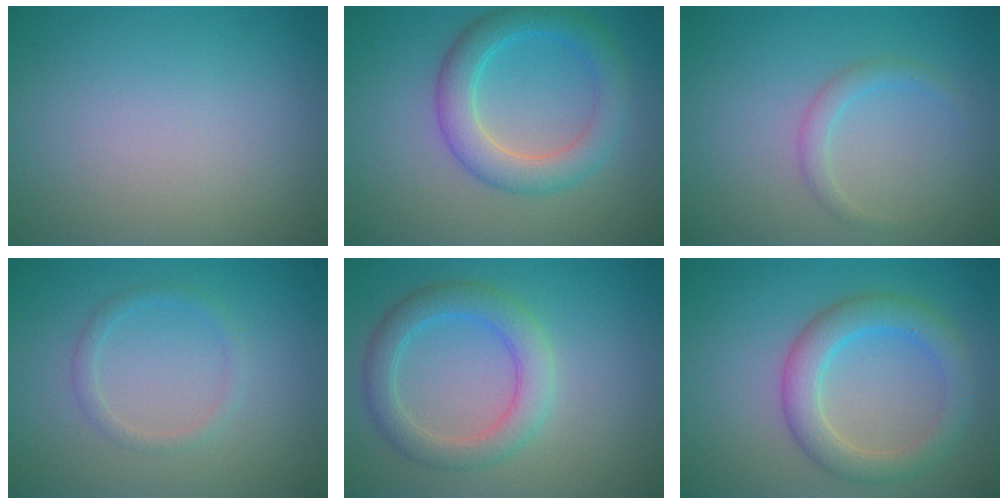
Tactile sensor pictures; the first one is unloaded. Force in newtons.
{"total": 4.7, "press": 4.7, "slide": 0.1}
{"total": 1.5, "press": 1.5, "slide": 0.1}
{"total": 1.3, "press": 1.3, "slide": 0.1}
{"total": 3.8, "press": 3.8, "slide": 0.1}
{"total": 4.4, "press": 4.4, "slide": 0.0}